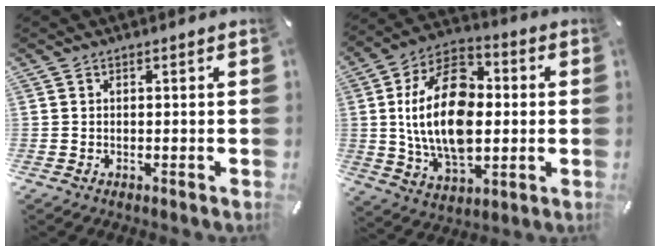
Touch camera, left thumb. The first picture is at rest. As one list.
[{"total": 21.8, "force": [0.7, 14.1, 16.6], "torque": [-0.339, 0.004, 0.007]}]